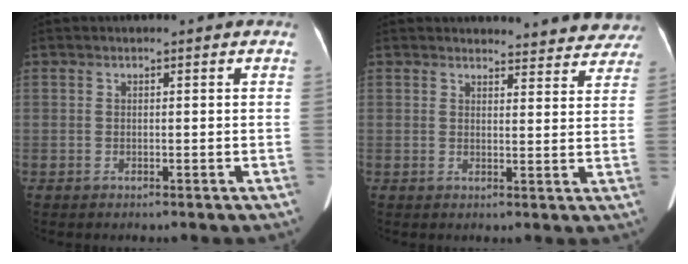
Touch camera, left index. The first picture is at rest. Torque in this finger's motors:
{"motor_torque": [-0.23, -0.42, 0.01, 0.01]}